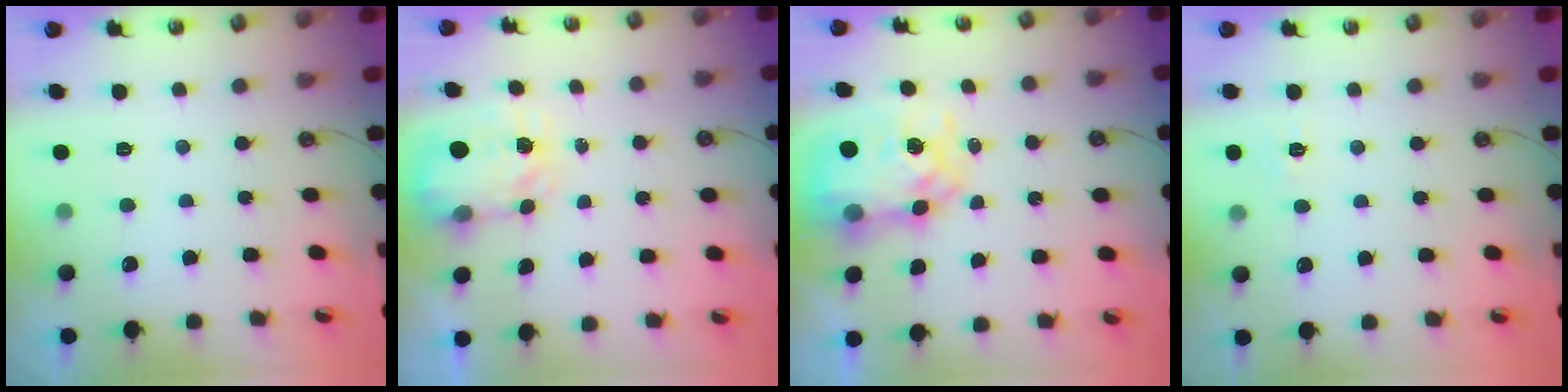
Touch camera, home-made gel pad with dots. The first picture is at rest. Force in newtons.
{"total": 3.8, "press": 3.7, "slide": 0.6}
{"total": 9.8, "press": 9.8, "slide": 0.7}
{"total": 5.9, "press": 5.9, "slide": 0.7}